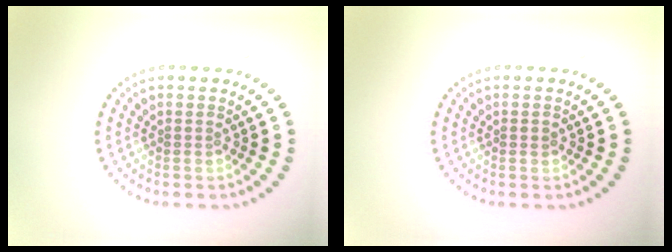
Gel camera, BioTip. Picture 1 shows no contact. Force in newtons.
{"total": 0.7, "press": 0.7, "slide": 0.0}